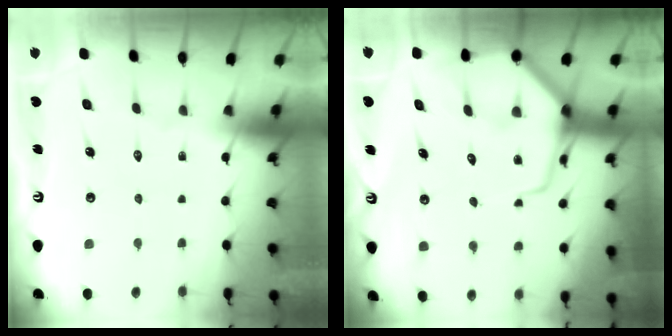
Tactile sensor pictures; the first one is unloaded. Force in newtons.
{"total": 10.3, "press": 10.3, "slide": 1.1}